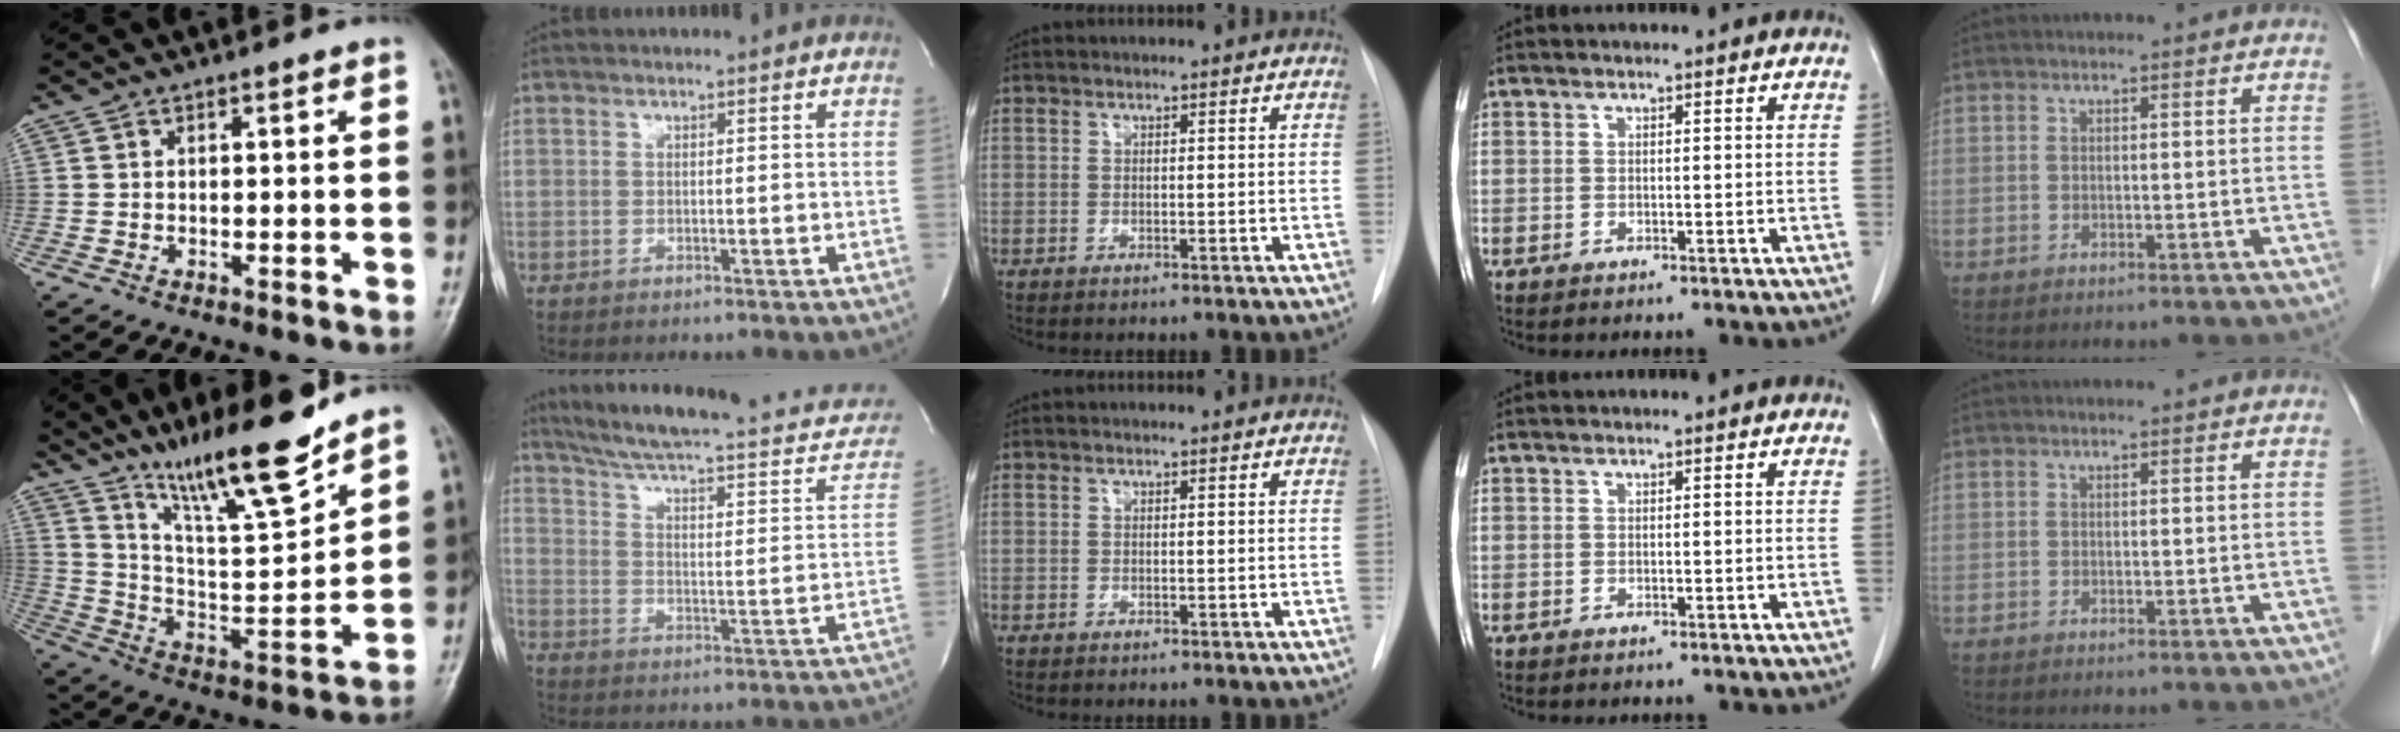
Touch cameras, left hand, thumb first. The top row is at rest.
{"thumb": {"total": 18.0, "force": [13.6, 2.5, 11.5], "torque": [-0.170, -0.083, 0.243]}, "index": {"total": 25.8, "force": [22.2, 4.7, 12.2], "torque": [-0.176, -0.021, 0.290]}}